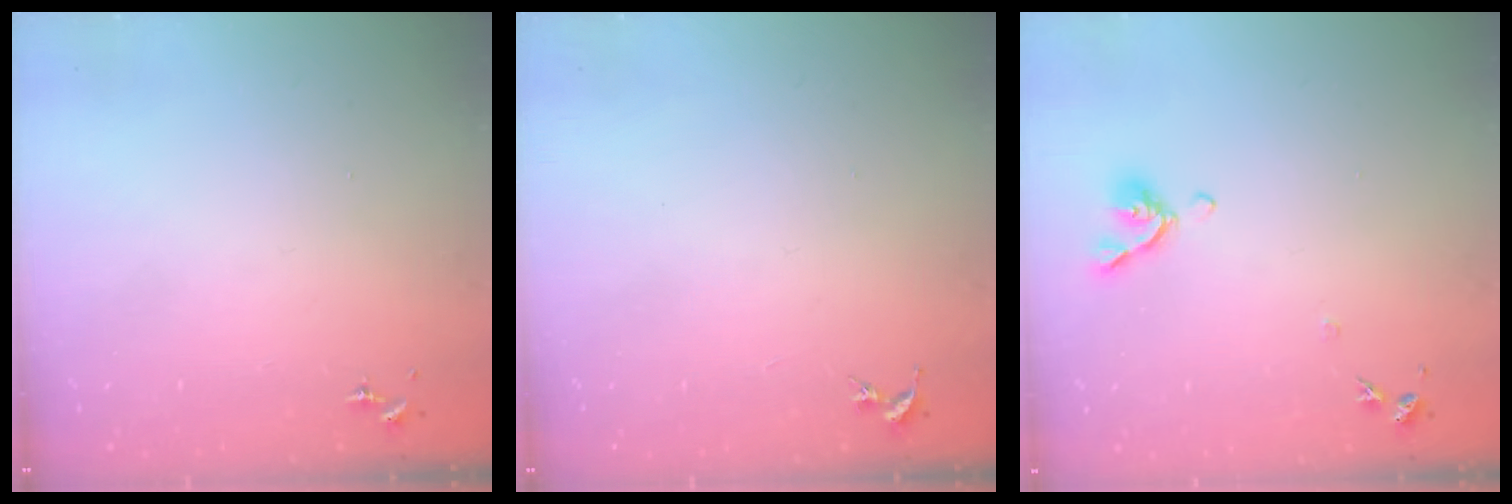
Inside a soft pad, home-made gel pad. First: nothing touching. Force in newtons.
{"total": 0.0}
{"total": 7.9, "press": 7.8, "slide": 1.5}